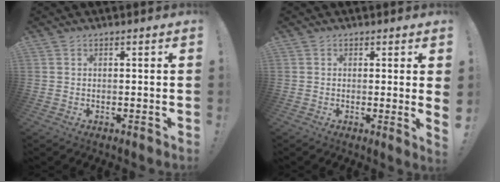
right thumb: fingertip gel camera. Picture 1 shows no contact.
{"total": 2.3, "force": [0.8, -0.5, 2.2], "torque": [-0.028, -0.011, 0.010]}